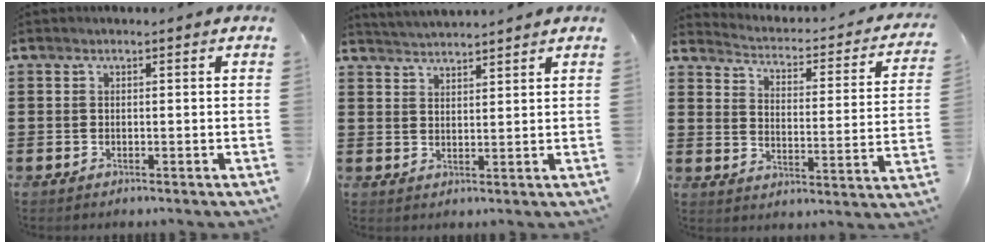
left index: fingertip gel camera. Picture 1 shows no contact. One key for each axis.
{"total": 2.8, "fx": 2.7, "fy": -0.5, "fz": -0.2, "tx": -0.005, "ty": -0.009, "tz": 0.051}
{"total": 2.0, "fx": 1.9, "fy": 0.2, "fz": 0.6, "tx": -0.031, "ty": -0.026, "tz": 0.019}